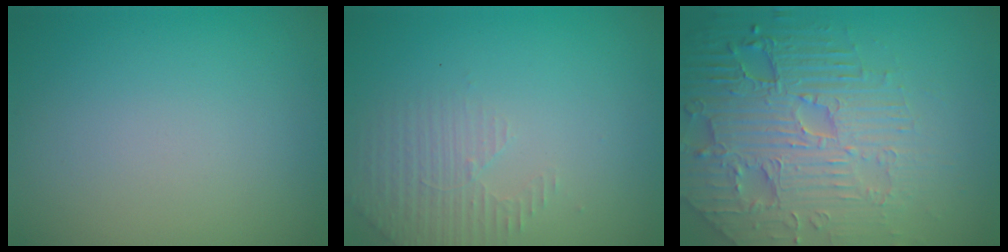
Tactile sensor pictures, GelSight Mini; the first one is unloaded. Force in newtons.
{"total": 2.3, "press": 2.2, "slide": 0.6}
{"total": 7.0, "press": 5.7, "slide": 4.1}